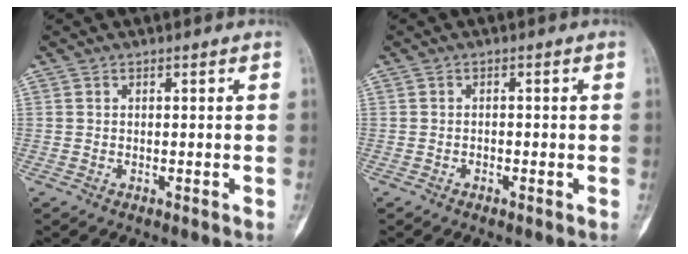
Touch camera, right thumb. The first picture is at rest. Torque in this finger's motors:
{"motor_torque": [-0.03, -0.03, 0.06, 0.14, -0.05]}